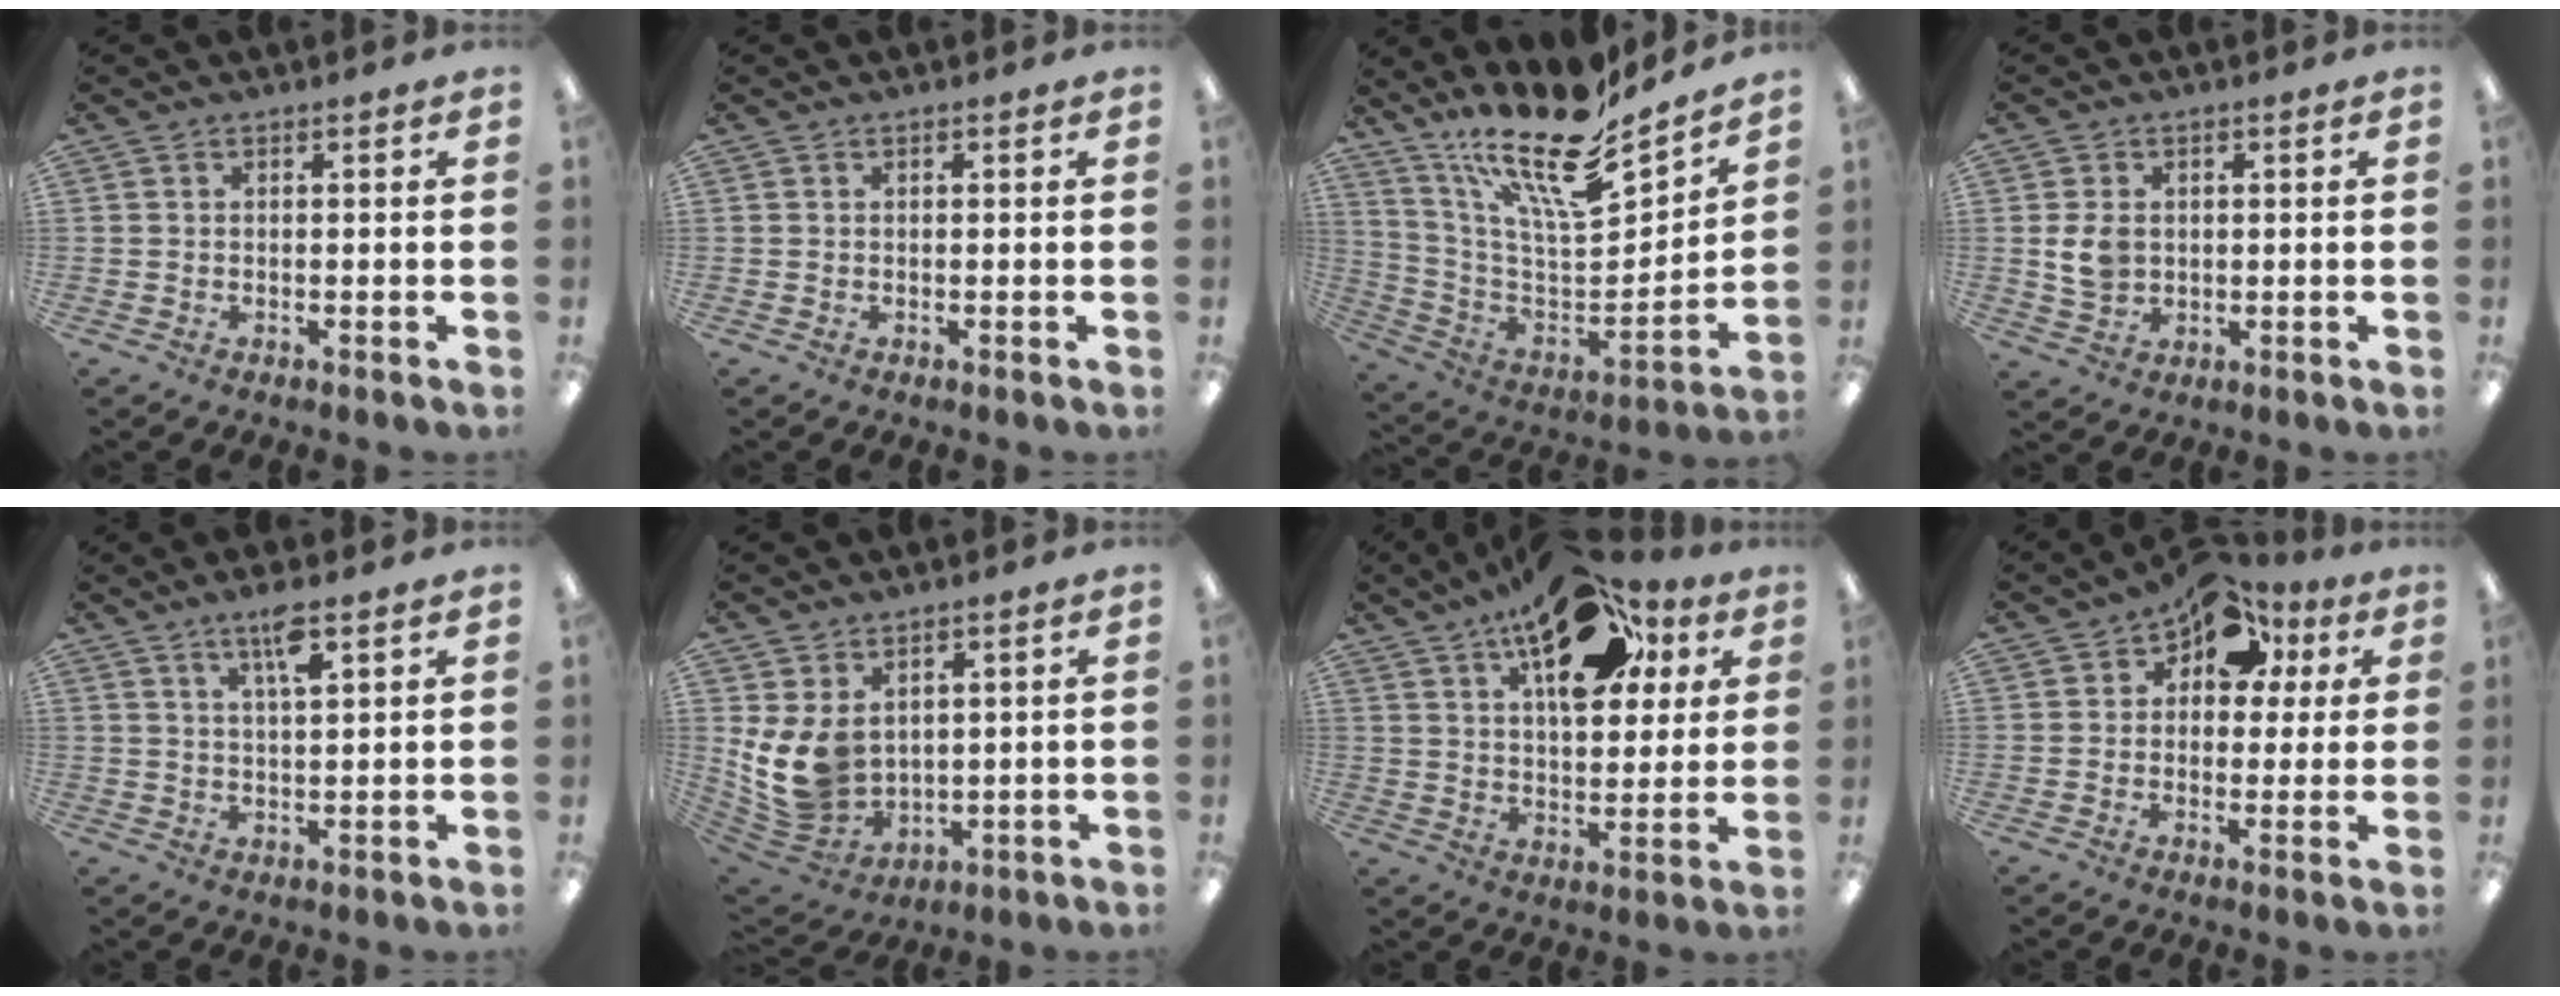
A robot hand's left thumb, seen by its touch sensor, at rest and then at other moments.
{"total": 0.0}
{"total": 21.0, "force": [16.3, 5.5, 12.1], "torque": [-0.217, -0.120, 0.278]}
{"total": 5.6, "force": [0.6, 4.3, 3.6], "torque": [-0.075, 0.000, 0.009]}
{"total": 5.7, "force": [3.9, 0.9, 4.1], "torque": [-0.075, -0.011, 0.063]}
{"total": 11.2, "force": [3.1, 8.3, 6.8], "torque": [-0.163, -0.030, 0.064]}
{"total": 21.3, "force": [11.9, 11.0, 14.0], "torque": [-0.196, -0.051, 0.196]}
{"total": 11.2, "force": [6.6, 7.2, 5.5], "torque": [-0.078, -0.033, 0.118]}